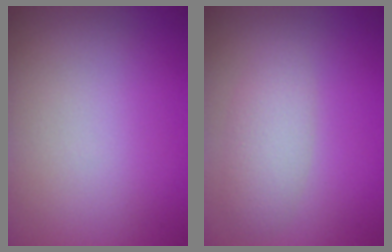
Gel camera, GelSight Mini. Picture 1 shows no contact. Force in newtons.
{"total": 2.7, "press": 2.7, "slide": 0.0}